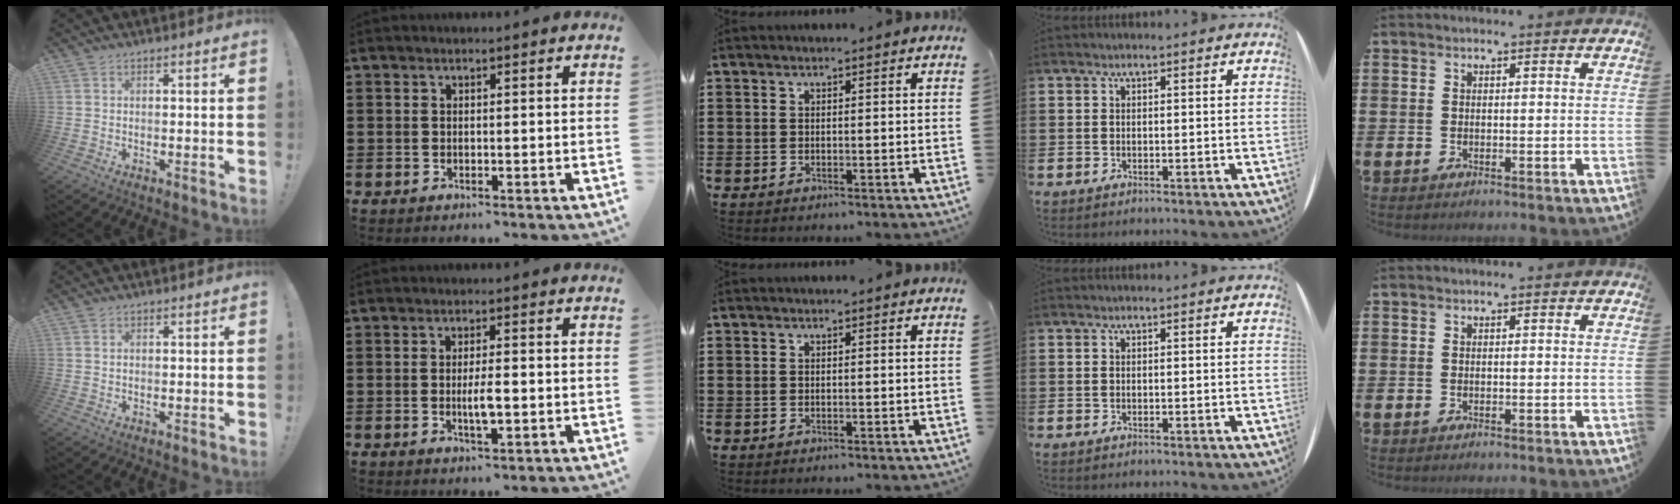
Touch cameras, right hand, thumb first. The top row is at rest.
{"thumb": {"total": 0.6, "force": [0.0, 0.5, 0.1], "torque": [-0.010, 0.005, 0.002]}, "index": {"total": 3.7, "force": [-0.6, 0.9, 3.5], "torque": [-0.070, -0.003, -0.013]}}